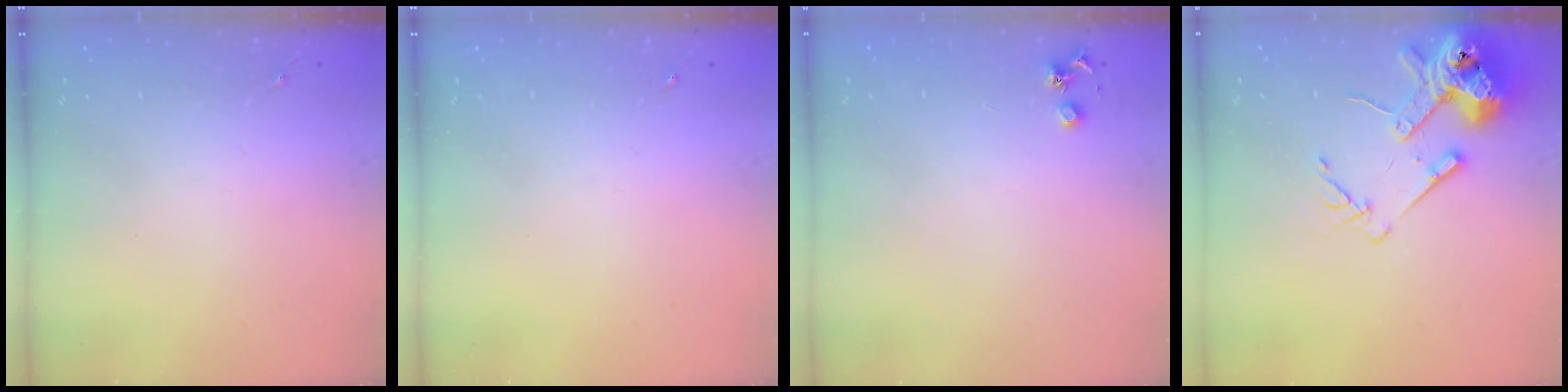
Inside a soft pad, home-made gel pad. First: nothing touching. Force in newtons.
{"total": 0.0}
{"total": 3.6, "press": 3.5, "slide": 0.5}
{"total": 15.2, "press": 14.9, "slide": 2.8}